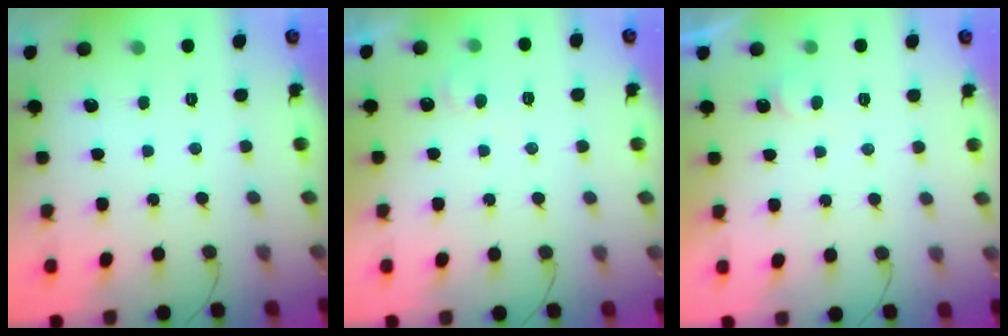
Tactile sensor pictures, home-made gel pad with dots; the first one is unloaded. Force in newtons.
{"total": 4.1, "press": 4.1, "slide": 0.4}
{"total": 3.4, "press": 3.4, "slide": 0.3}